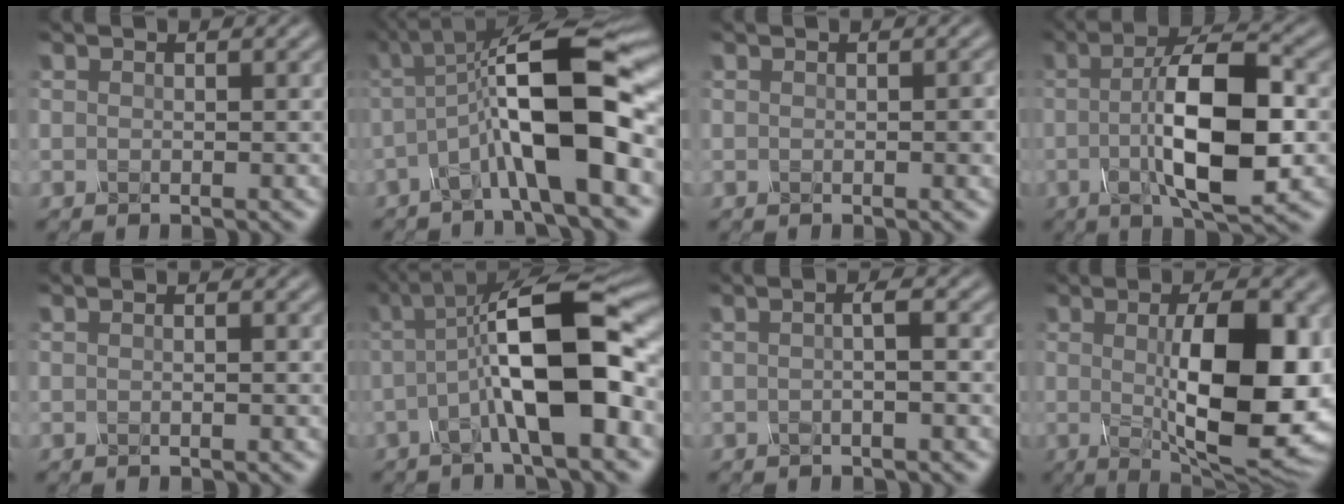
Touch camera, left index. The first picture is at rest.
{"total": 10.8, "force": [-2.5, 2.2, 10.3], "torque": [-0.163, 0.027, -0.051]}
{"total": 0.9, "force": [-0.2, 0.4, 0.8], "torque": [-0.011, 0.001, -0.002]}
{"total": 10.3, "force": [-1.0, 3.2, 9.8], "torque": [-0.158, 0.009, -0.021]}
{"total": 0.5, "force": [0.0, 0.1, 0.5], "torque": [-0.005, -0.002, -0.002]}
{"total": 10.8, "force": [-1.2, 2.8, 10.3], "torque": [-0.169, 0.022, -0.027]}
{"total": 1.9, "force": [0.0, 0.5, 1.9], "torque": [-0.022, 0.000, -0.007]}
{"total": 12.5, "force": [0.0, 4.2, 11.8], "torque": [-0.162, -0.005, 0.001]}